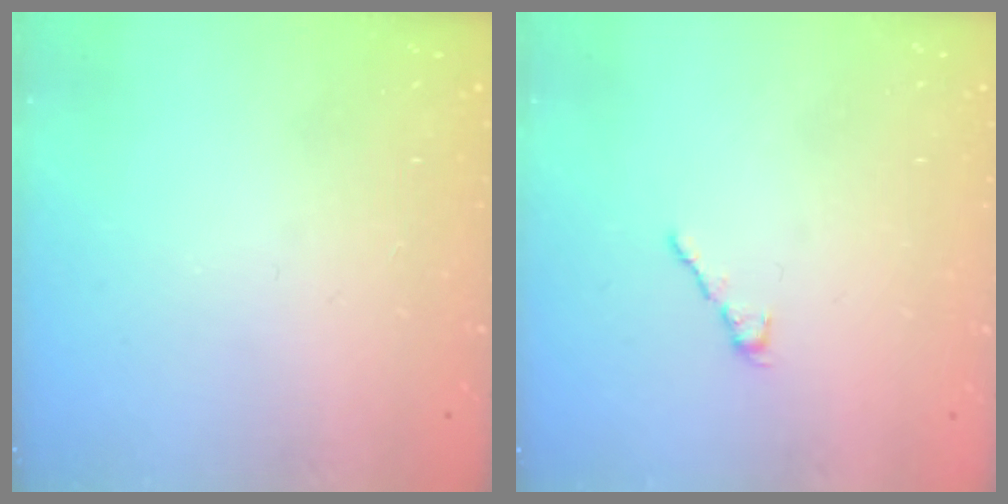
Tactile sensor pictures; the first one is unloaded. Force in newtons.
{"total": 1.7, "press": 1.5, "slide": 0.6}